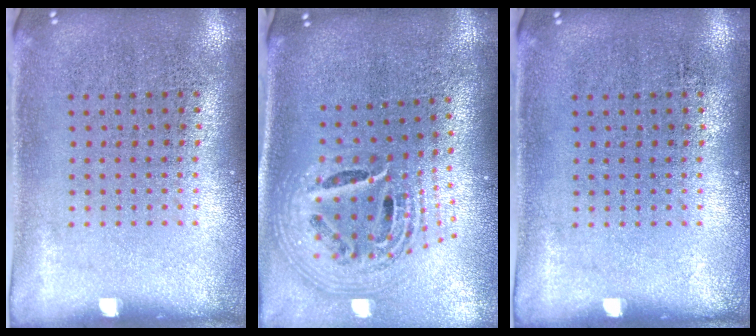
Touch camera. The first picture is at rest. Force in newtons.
{"total": 2.8, "press": 1.9, "slide": 2.0}
{"total": 0.0}